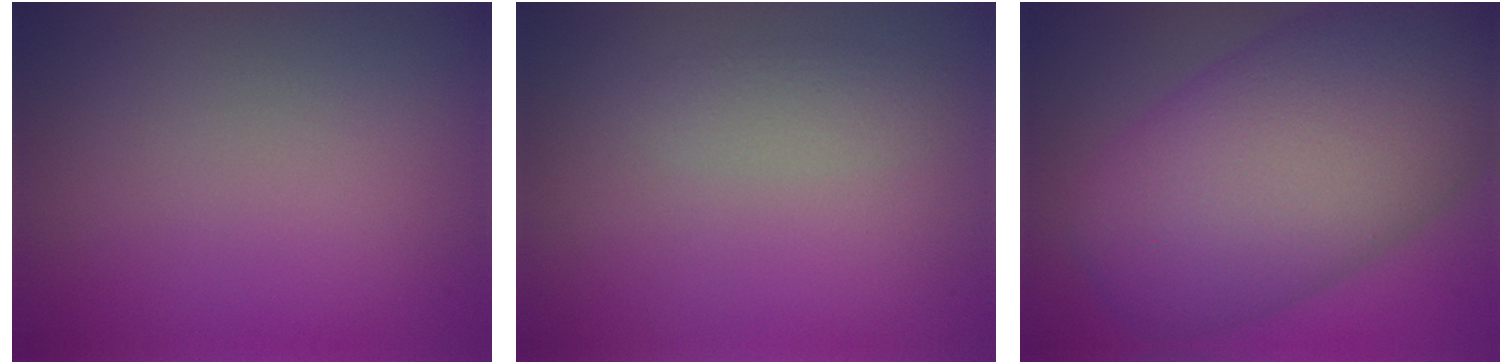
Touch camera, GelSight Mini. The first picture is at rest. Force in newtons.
{"total": 1.4, "press": 1.4, "slide": 0.1}
{"total": 14.5, "press": 14.5, "slide": 0.7}